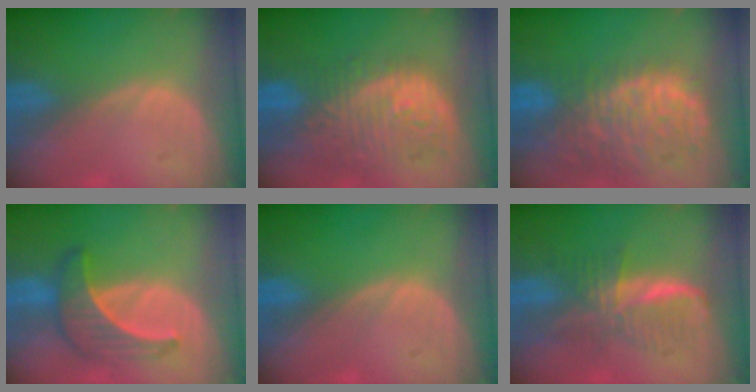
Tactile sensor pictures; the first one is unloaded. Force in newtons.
{"total": 11.9, "press": 10.5, "slide": 5.6}
{"total": 13.5, "press": 11.1, "slide": 7.8}
{"total": 6.6, "press": 6.3, "slide": 2.0}
{"total": 0.0}
{"total": 6.2, "press": 6.2, "slide": 0.4}